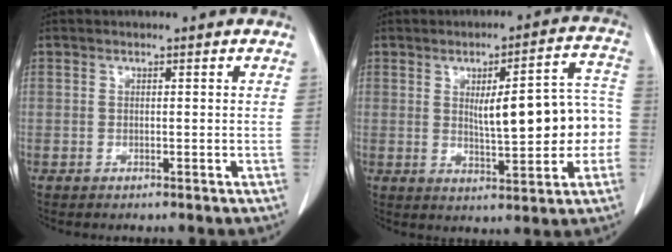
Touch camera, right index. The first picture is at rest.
{"total": 12.5, "force": [-0.4, 3.0, 12.1], "torque": [-0.159, 0.029, 0.005]}